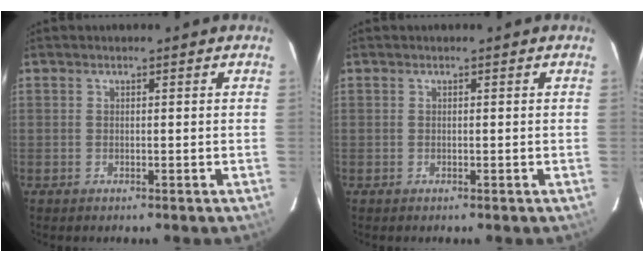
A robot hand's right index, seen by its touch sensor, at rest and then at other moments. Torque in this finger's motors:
{"motor_torque": [0.00, 0.00, 0.02, 0.00]}